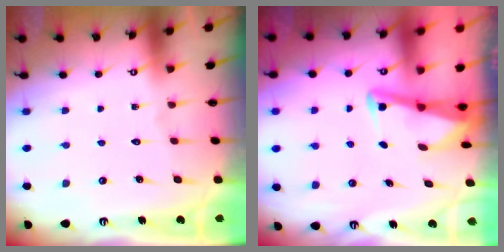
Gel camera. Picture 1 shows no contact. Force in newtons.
{"total": 3.0, "press": 3.0, "slide": 0.4}